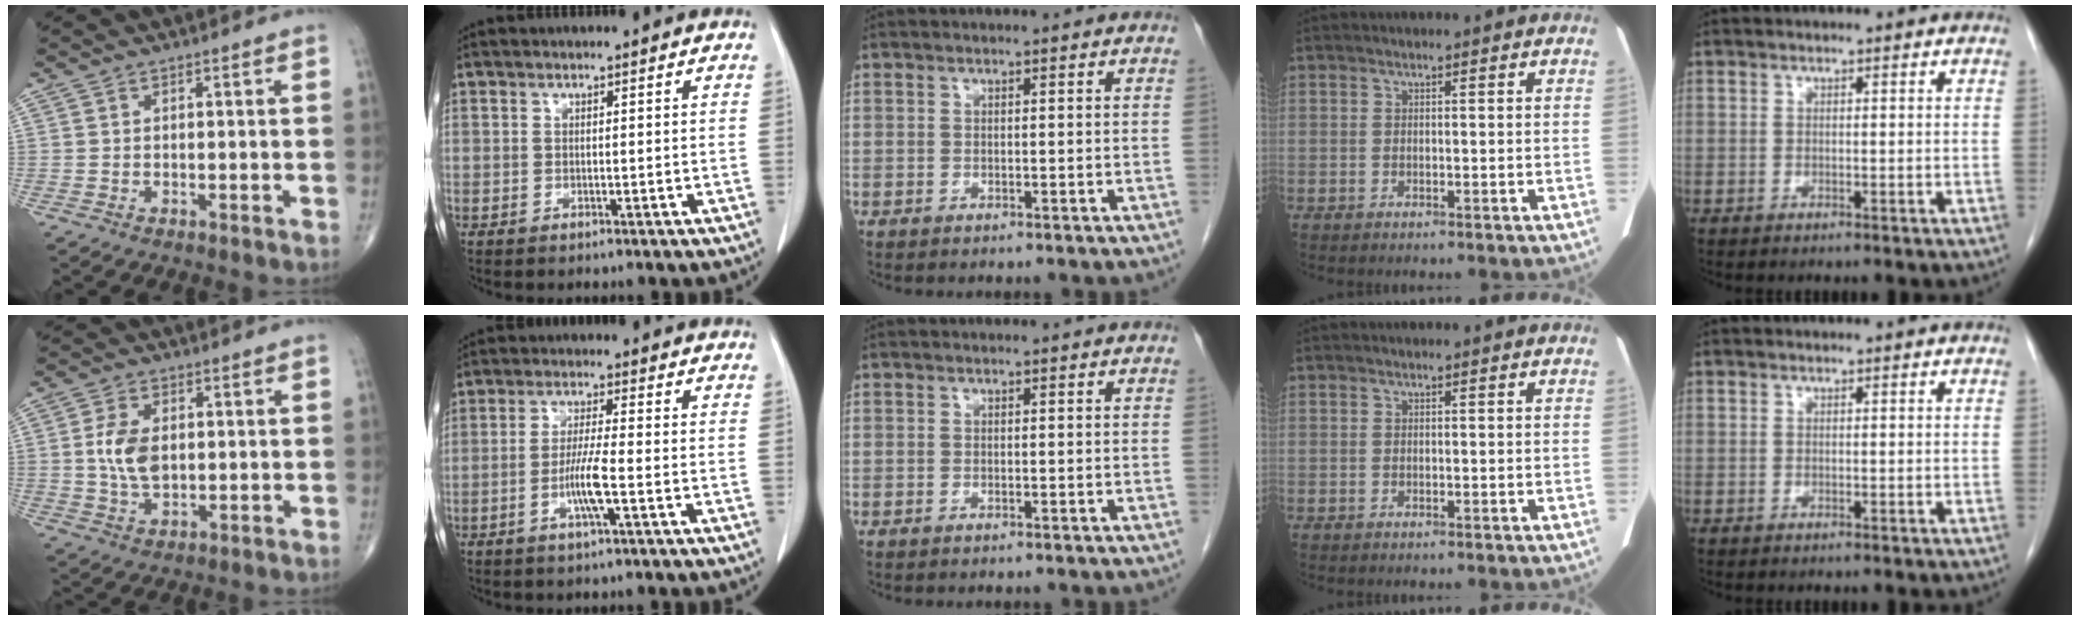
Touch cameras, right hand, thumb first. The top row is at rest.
{"thumb": {"total": 7.3, "force": [0.7, 4.4, 5.9], "torque": [-0.110, -0.004, 0.014]}, "index": {"total": 5.4, "force": [-1.7, -0.1, 5.1], "torque": [-0.101, -0.005, -0.034]}}